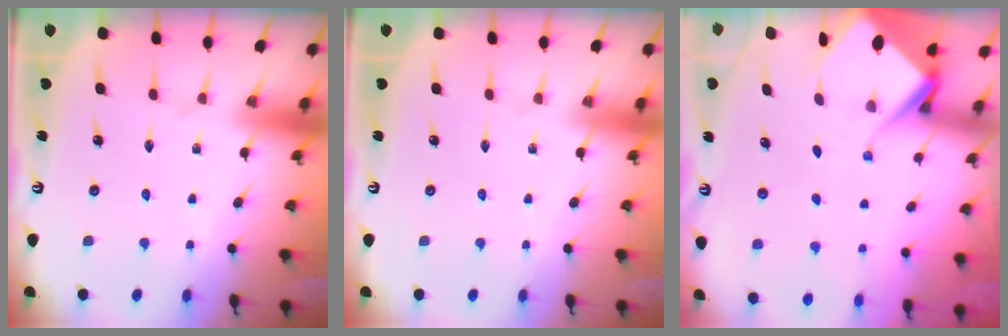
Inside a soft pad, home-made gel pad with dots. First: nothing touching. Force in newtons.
{"total": 0.0}
{"total": 6.1, "press": 6.1, "slide": 0.5}